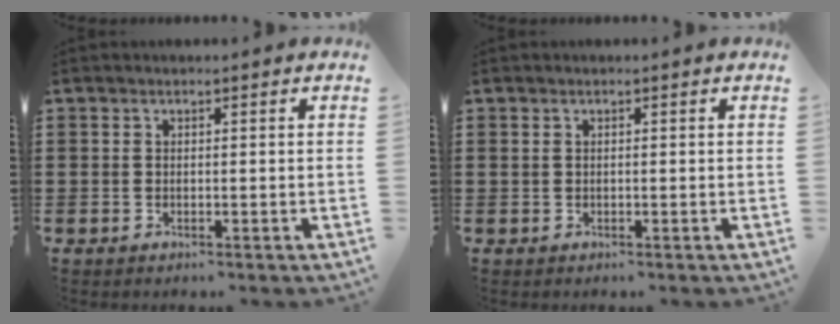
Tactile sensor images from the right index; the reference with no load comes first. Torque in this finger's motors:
{"motor_torque": [0.05, 0.10, 0.05, -0.01]}